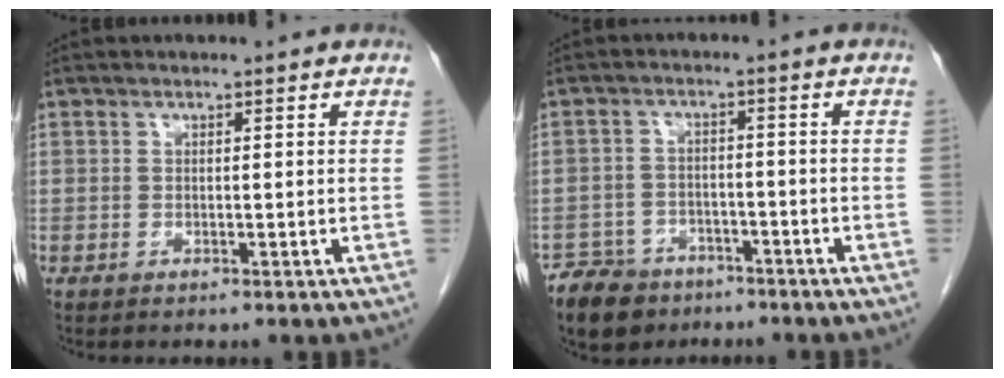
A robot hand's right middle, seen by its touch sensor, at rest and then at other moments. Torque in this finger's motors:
{"motor_torque": [0.47, -0.44, 0.06, 0.01]}